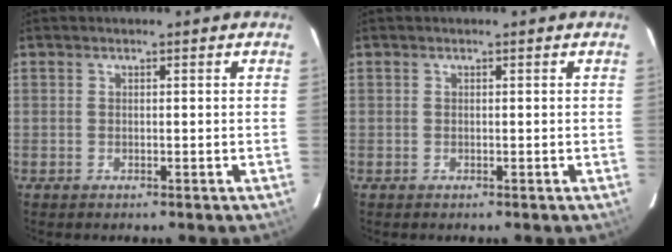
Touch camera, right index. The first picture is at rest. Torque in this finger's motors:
{"motor_torque": [0.19, 0.14, 0.03, 0.00]}